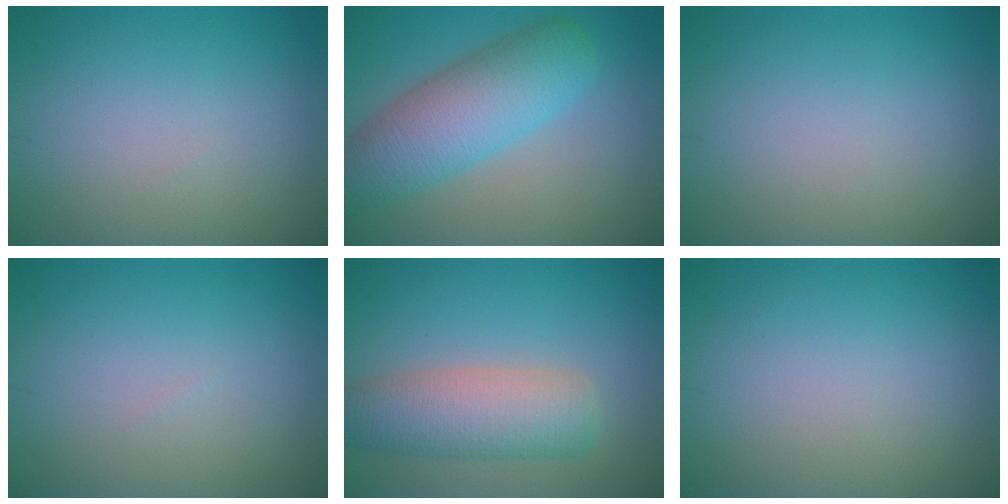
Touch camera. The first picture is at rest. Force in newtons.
{"total": 7.5, "press": 7.5, "slide": 0.3}
{"total": 0.0}
{"total": 0.0}
{"total": 6.0, "press": 6.0, "slide": 0.3}
{"total": 0.0}